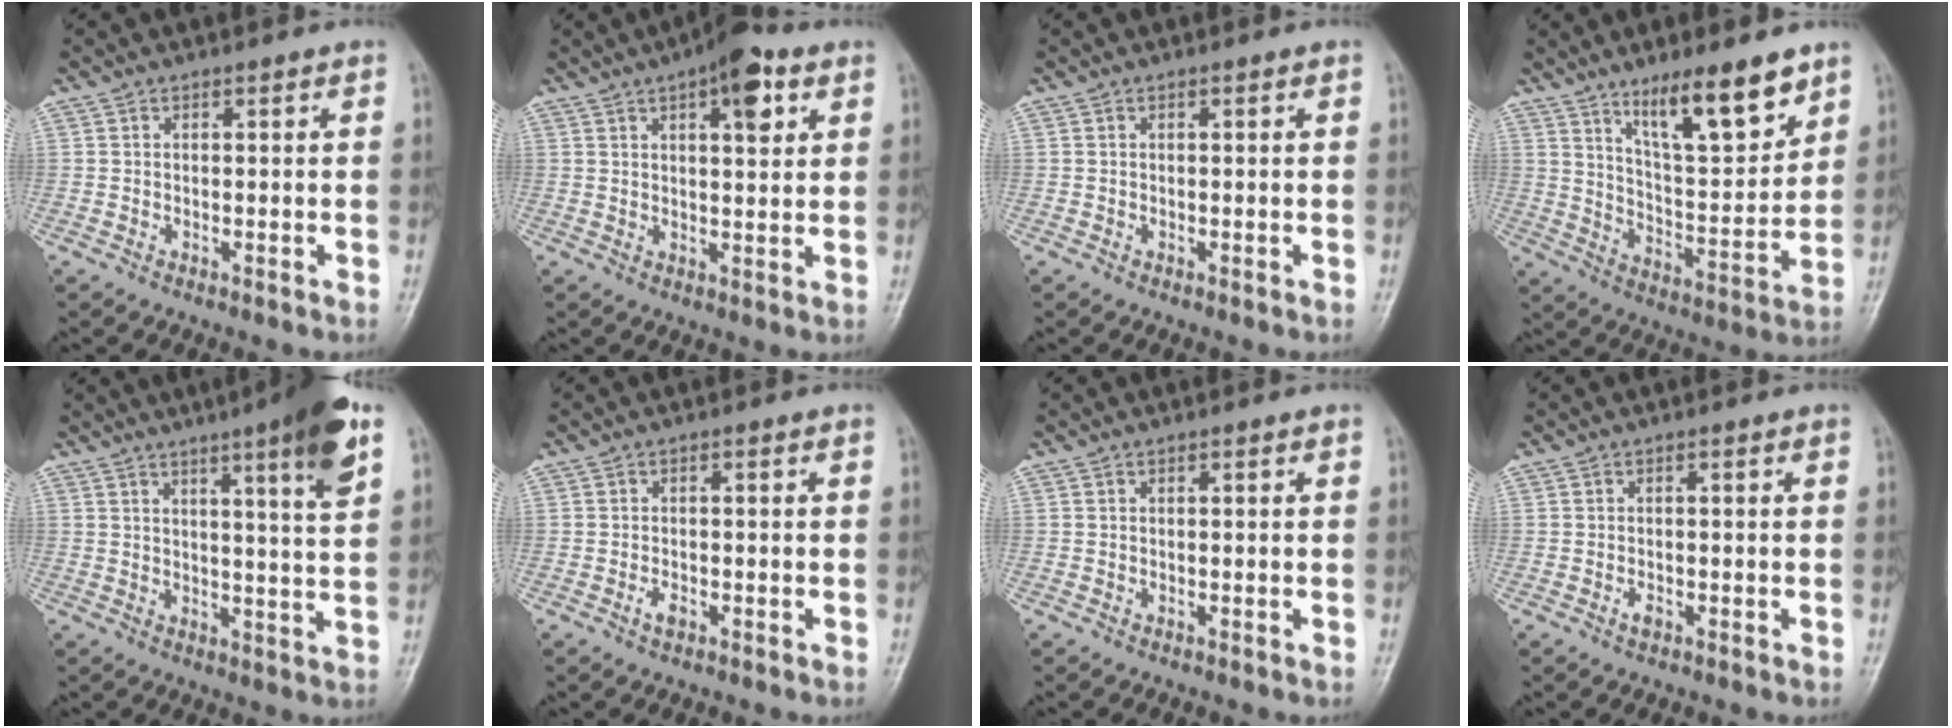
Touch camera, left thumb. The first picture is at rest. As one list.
[{"total": 9.0, "force": [4.3, 3.4, 7.1], "torque": [-0.081, -0.010, 0.056]}, {"total": 0.0}, {"total": 14.6, "force": [9.7, 3.8, 10.3], "torque": [-0.139, -0.063, 0.170]}, {"total": 11.2, "force": [6.0, 0.9, 9.4], "torque": [-0.127, -0.025, 0.079]}, {"total": 1.8, "force": [-0.9, 0.9, 1.2], "torque": [-0.022, 0.005, -0.016]}, {"total": 0.0}, {"total": 1.3, "force": [-0.6, 0.7, 0.9], "torque": [-0.014, 0.003, -0.011]}]